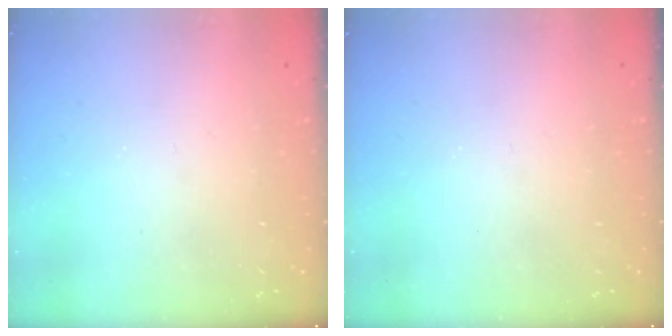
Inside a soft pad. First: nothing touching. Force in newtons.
{"total": 0.0}